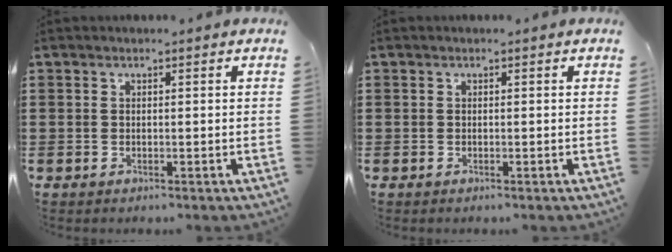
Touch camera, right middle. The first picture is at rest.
{"total": 0.0}